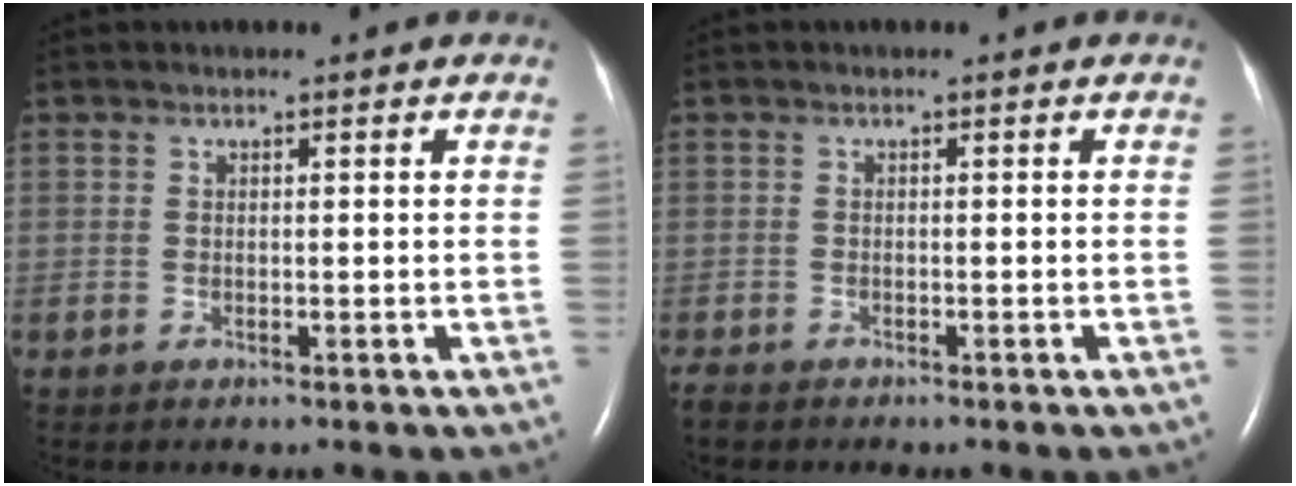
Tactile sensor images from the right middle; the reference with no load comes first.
{"total": 2.1, "force": [-1.8, 0.5, 0.8], "torque": [-0.019, -0.007, -0.024]}